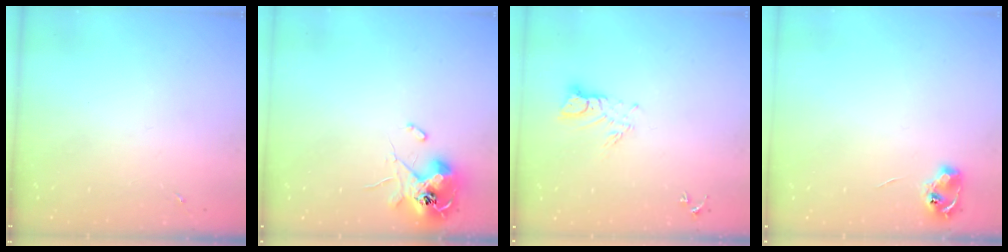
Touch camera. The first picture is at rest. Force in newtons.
{"total": 12.4, "press": 12.4, "slide": 1.0}
{"total": 6.7, "press": 6.7, "slide": 0.6}
{"total": 6.0, "press": 6.0, "slide": 0.7}